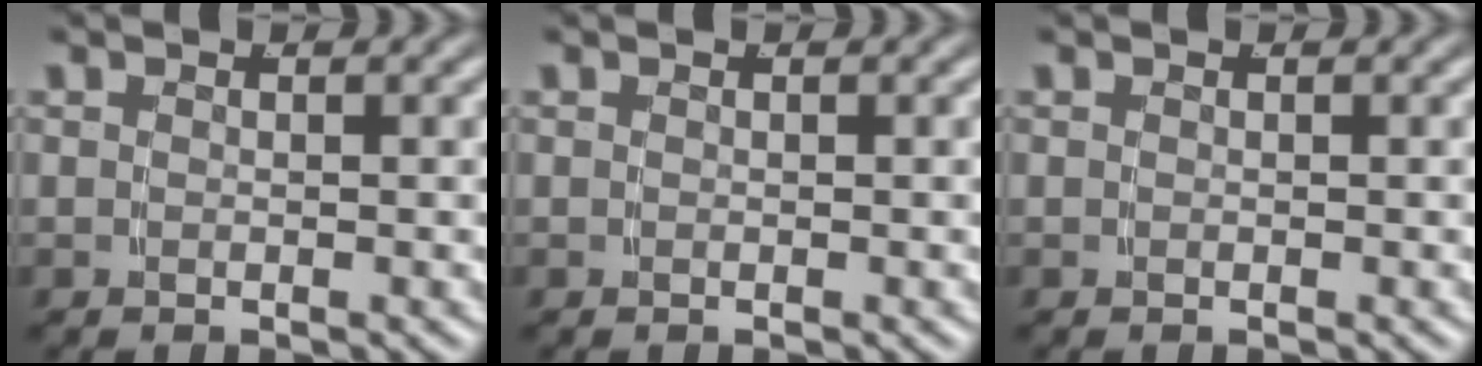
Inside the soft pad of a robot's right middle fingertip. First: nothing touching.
{"total": 0.0}
{"total": 0.0}